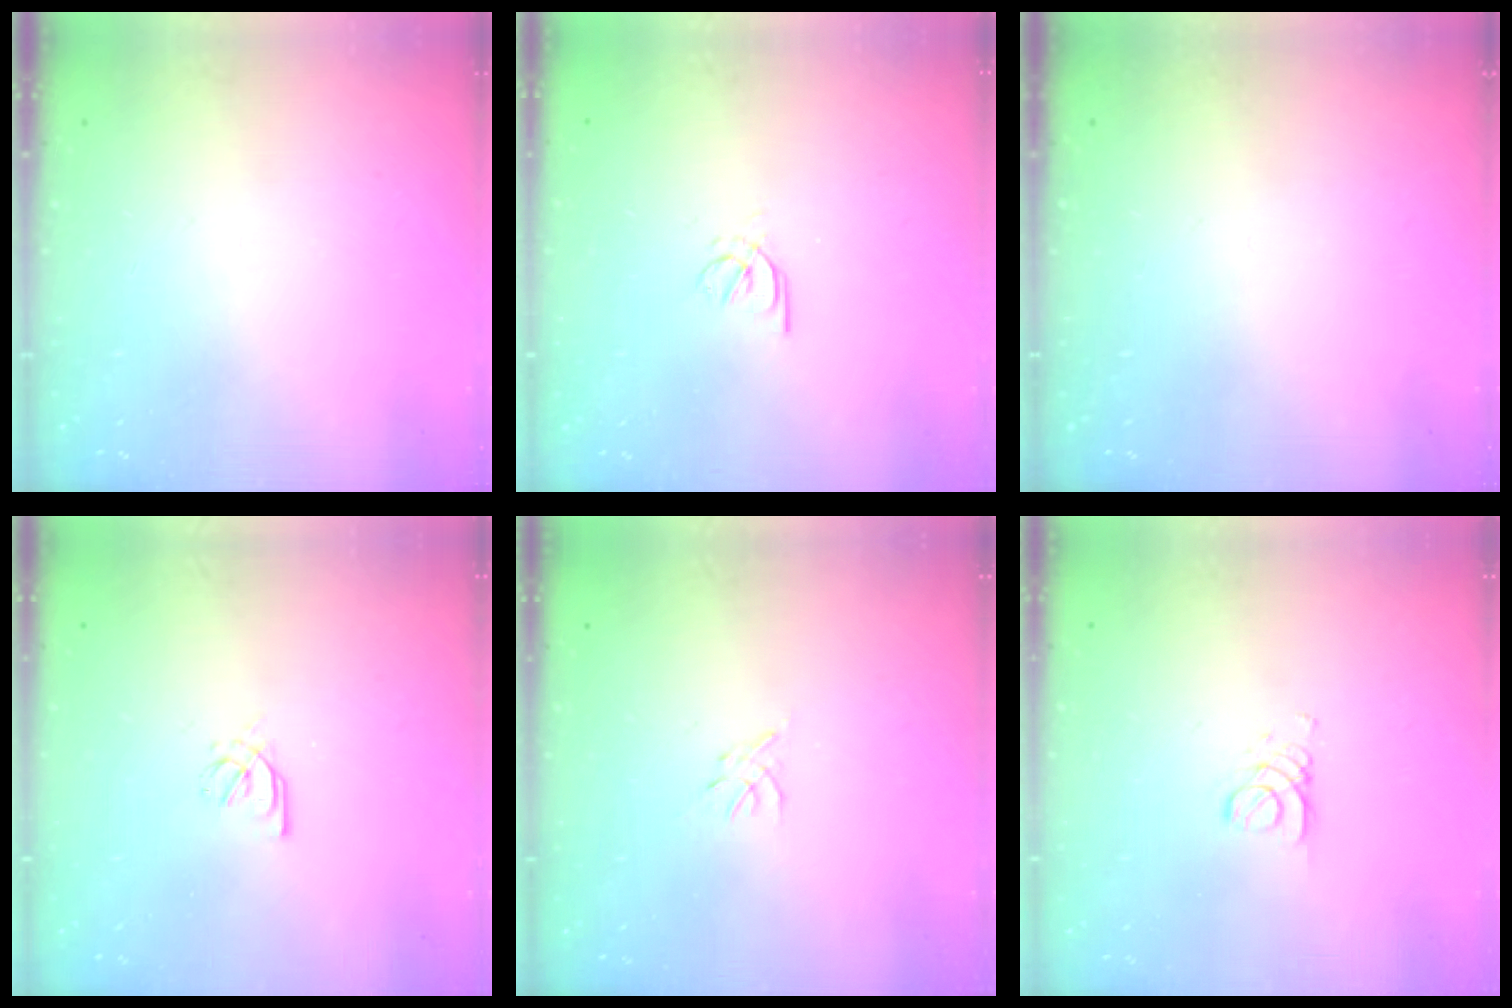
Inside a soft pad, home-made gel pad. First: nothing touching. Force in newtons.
{"total": 1.7, "press": 1.6, "slide": 0.5}
{"total": 0.0}
{"total": 1.7, "press": 1.6, "slide": 0.5}
{"total": 0.0}
{"total": 2.7, "press": 2.7, "slide": 0.3}